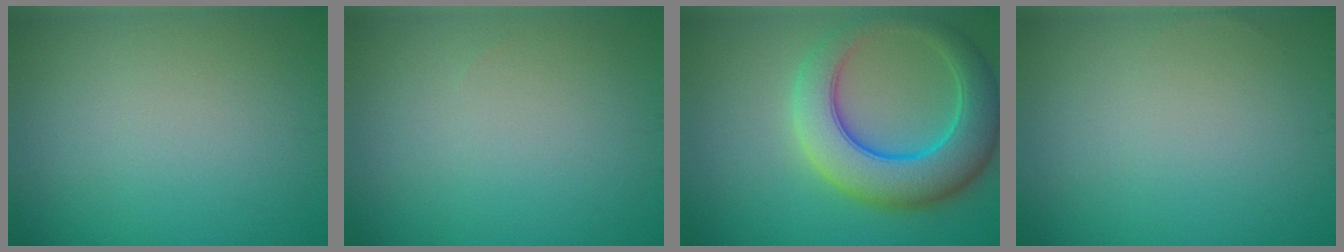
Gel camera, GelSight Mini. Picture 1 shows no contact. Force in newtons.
{"total": 0.0}
{"total": 8.3, "press": 8.3, "slide": 0.4}
{"total": 0.0}